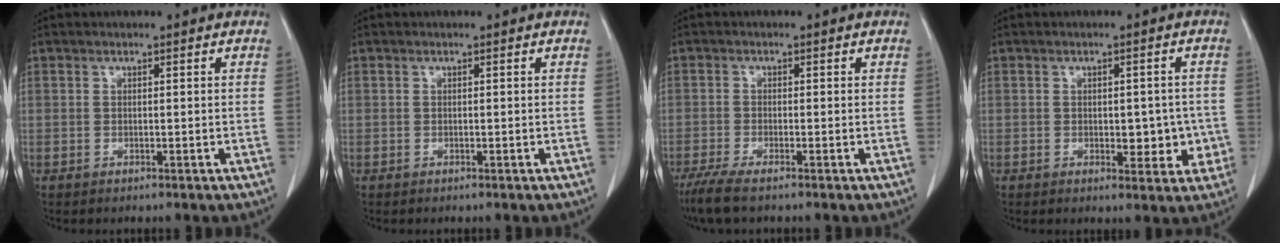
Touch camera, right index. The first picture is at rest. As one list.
[{"total": 0.0}, {"total": 4.6, "force": [-2.7, 1.2, 3.4], "torque": [-0.080, -0.011, -0.053]}, {"total": 6.6, "force": [-1.0, 3.6, 5.5], "torque": [-0.058, 0.011, -0.005]}]